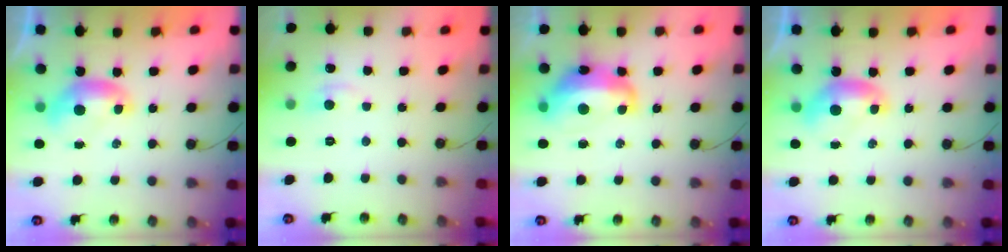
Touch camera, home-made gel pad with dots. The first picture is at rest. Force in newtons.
{"total": 1.6, "press": 1.4, "slide": 0.8}
{"total": 8.0, "press": 8.0, "slide": 1.1}
{"total": 0.0}